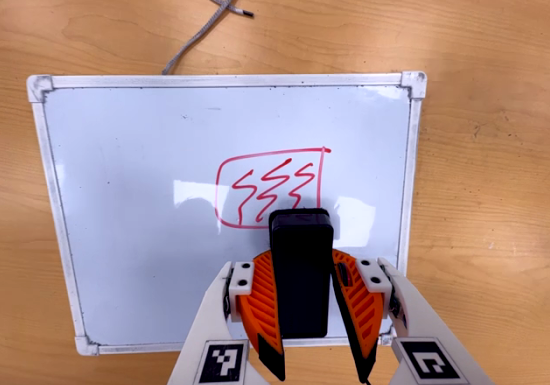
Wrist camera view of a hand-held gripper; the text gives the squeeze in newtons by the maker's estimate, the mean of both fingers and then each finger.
{"total": 6.9, "left": 5.7, "right": 8.1}